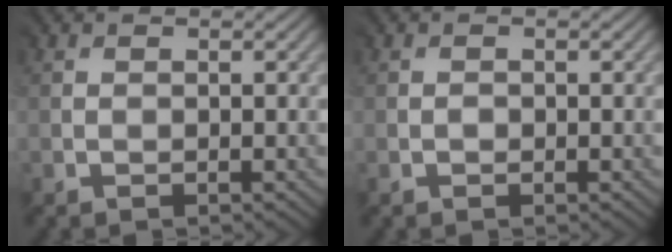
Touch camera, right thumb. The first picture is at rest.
{"total": 0.6, "force": [0.0, 0.6, 0.1], "torque": [-0.001, -0.001, 0.001]}